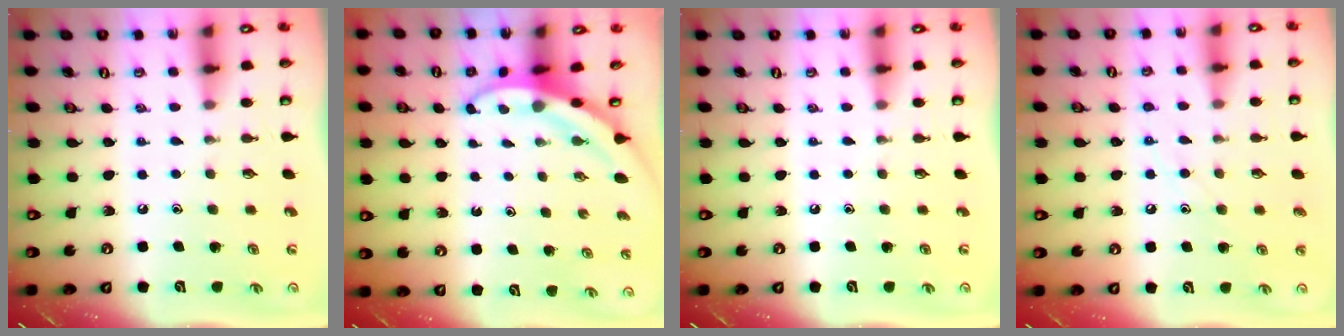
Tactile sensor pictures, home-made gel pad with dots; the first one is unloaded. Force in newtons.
{"total": 3.8, "press": 3.8, "slide": 0.5}
{"total": 0.0}
{"total": 6.9, "press": 6.9, "slide": 0.5}